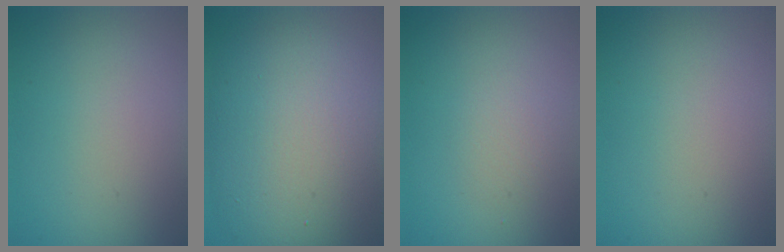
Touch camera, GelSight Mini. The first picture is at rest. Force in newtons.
{"total": 12.2, "press": 12.2, "slide": 0.8}
{"total": 1.3, "press": 1.3, "slide": 0.1}
{"total": 0.0}